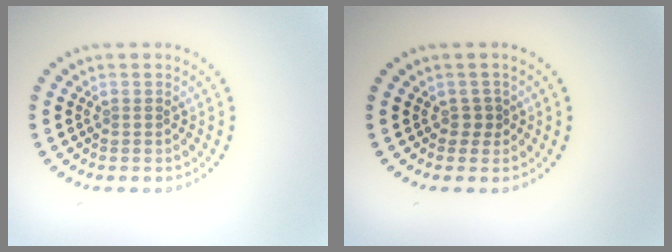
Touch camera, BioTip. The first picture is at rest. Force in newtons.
{"total": 0.9, "press": 0.8, "slide": 0.5}